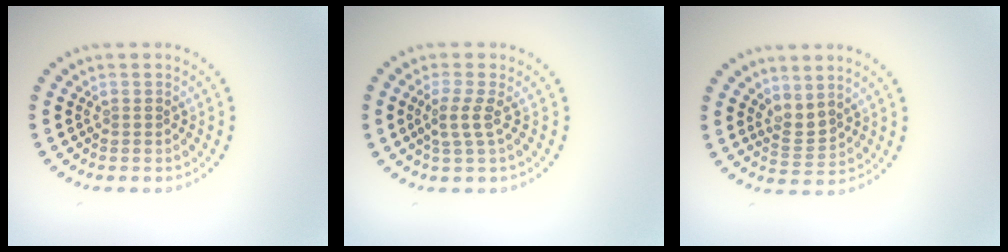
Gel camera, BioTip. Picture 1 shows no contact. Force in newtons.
{"total": 2.1, "press": 1.6, "slide": 1.4}
{"total": 2.0, "press": 1.4, "slide": 1.4}